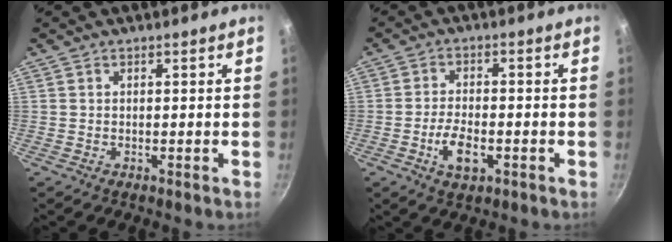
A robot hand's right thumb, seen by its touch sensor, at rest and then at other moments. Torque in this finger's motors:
{"motor_torque": [-0.33, 0.52, -0.33, 0.06, 0.01]}